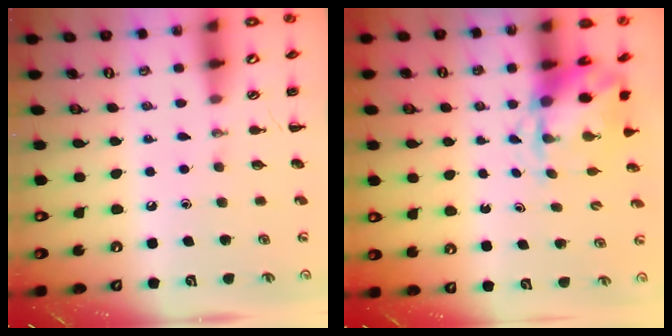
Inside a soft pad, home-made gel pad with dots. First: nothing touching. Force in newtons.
{"total": 4.8, "press": 4.8, "slide": 0.7}